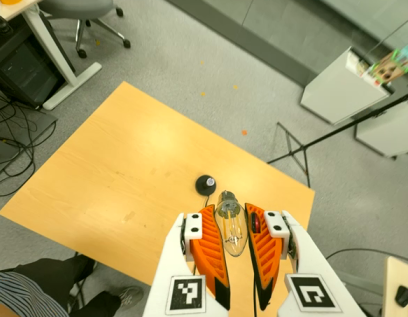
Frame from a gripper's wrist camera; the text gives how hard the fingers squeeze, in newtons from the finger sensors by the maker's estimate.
{"total": 21.0, "left": 25.5, "right": 16.5}